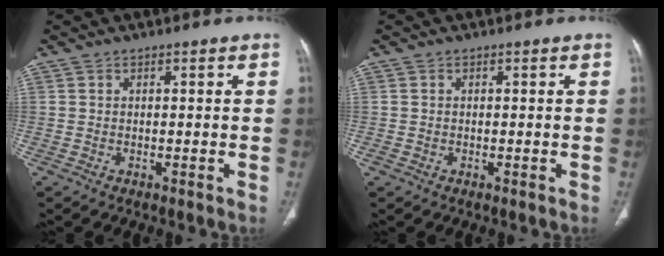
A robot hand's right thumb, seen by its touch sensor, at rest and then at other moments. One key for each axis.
{"total": 0.6, "fx": -0.2, "fy": 0.5, "fz": 0.2, "tx": -0.001, "ty": 0.003, "tz": -0.005}